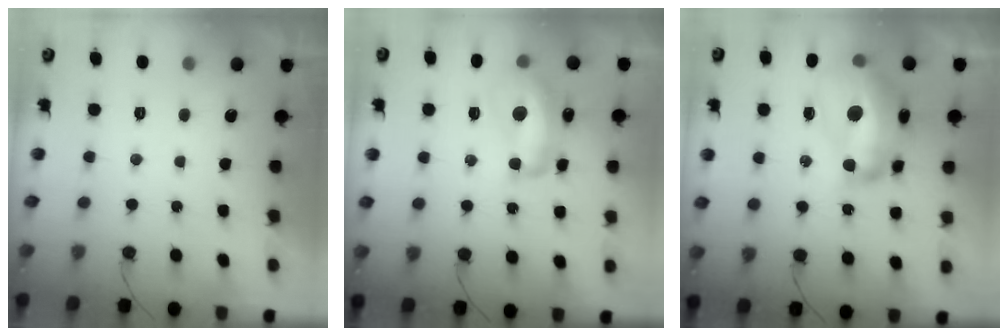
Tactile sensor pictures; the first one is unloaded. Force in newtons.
{"total": 12.8, "press": 12.8, "slide": 0.9}
{"total": 19.3, "press": 19.0, "slide": 3.1}